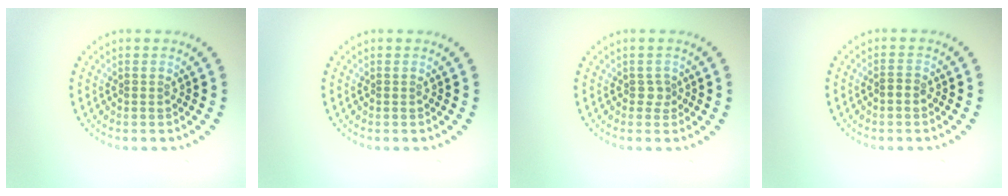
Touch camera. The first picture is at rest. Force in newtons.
{"total": 0.0}
{"total": 0.9, "press": 0.6, "slide": 0.8}
{"total": 0.8, "press": 0.8, "slide": 0.1}